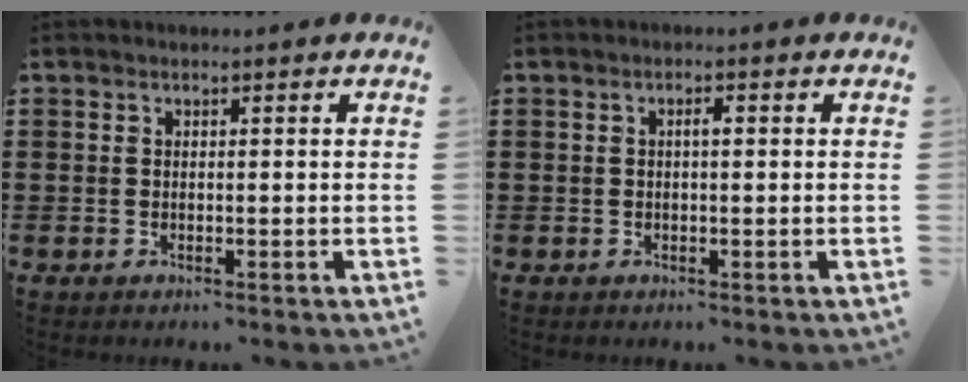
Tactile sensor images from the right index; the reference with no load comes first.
{"total": 1.3, "force": [0.1, 0.3, 1.3], "torque": [-0.023, 0.002, 0.000]}